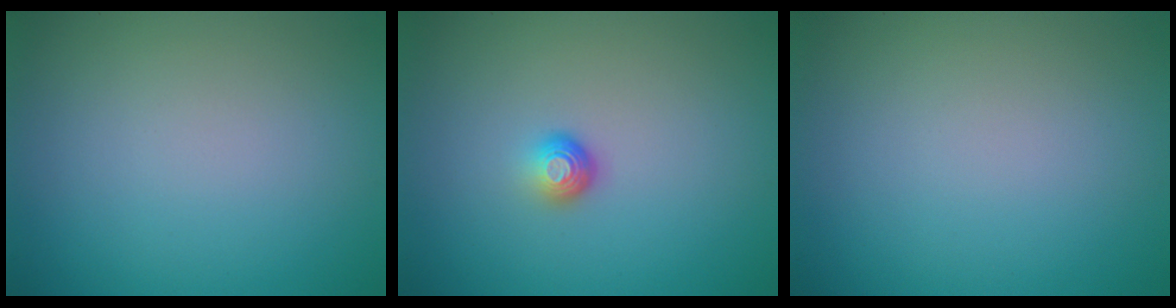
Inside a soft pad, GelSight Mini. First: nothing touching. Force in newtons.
{"total": 1.6, "press": 1.0, "slide": 1.2}
{"total": 0.0}